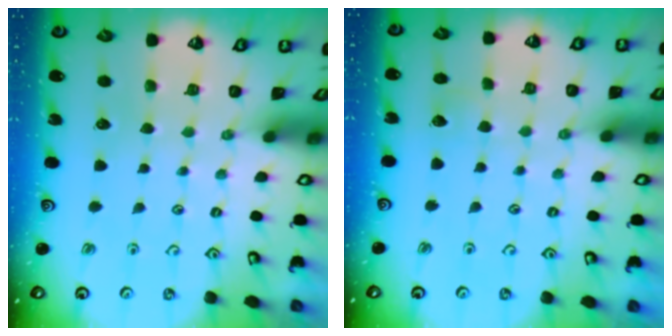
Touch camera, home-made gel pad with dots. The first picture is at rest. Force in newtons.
{"total": 3.4, "press": 3.4, "slide": 0.4}